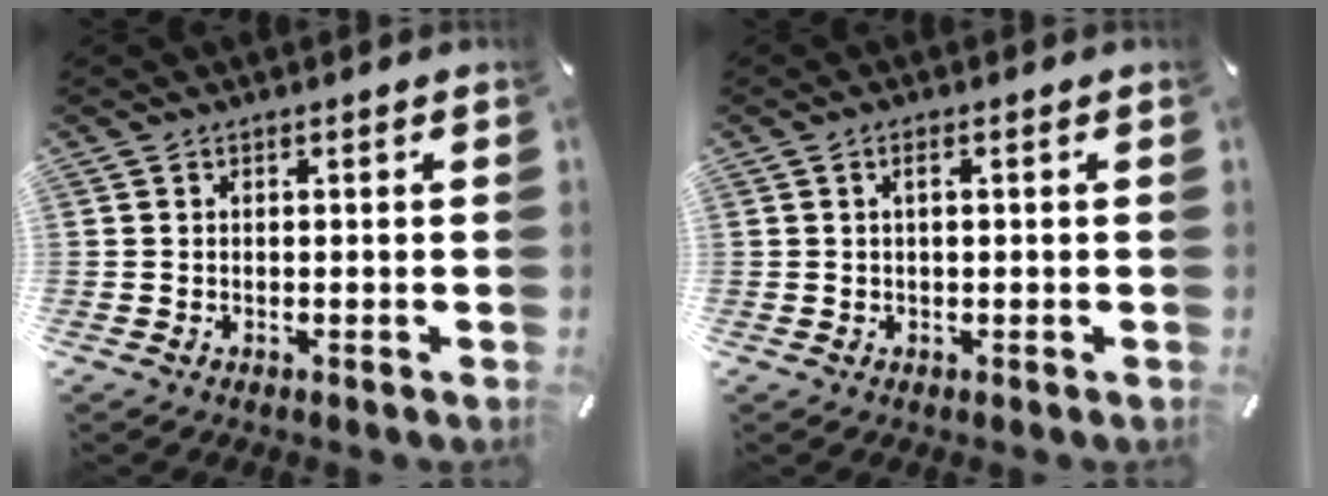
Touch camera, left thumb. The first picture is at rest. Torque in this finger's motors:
{"motor_torque": [-0.09, 0.05, -0.04, -0.05, -0.02]}